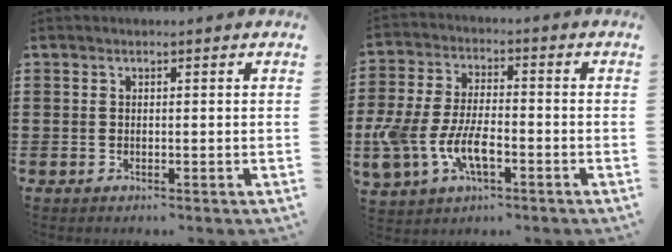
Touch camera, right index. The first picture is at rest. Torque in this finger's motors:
{"motor_torque": [1.24, -0.90, 0.89, 0.21]}